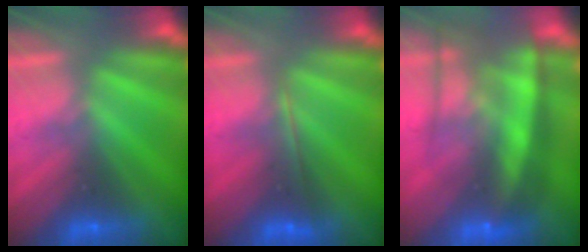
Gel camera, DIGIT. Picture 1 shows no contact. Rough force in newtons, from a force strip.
{"total": 1.8}
{"total": 5.7}